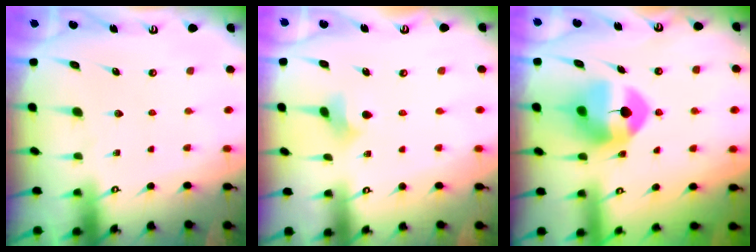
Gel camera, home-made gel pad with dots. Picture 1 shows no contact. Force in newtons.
{"total": 3.3, "press": 3.2, "slide": 0.8}
{"total": 9.4, "press": 9.3, "slide": 1.1}